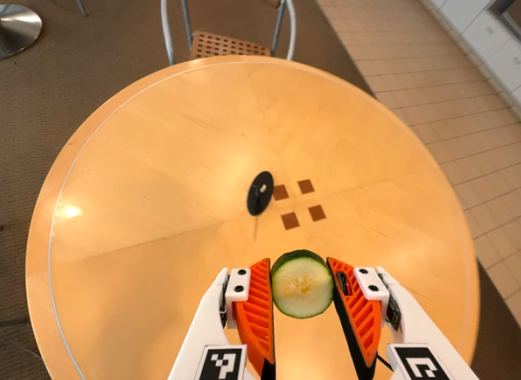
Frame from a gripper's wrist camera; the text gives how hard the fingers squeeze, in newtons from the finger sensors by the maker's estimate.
{"total": 8.1, "left": 7.9, "right": 8.3}